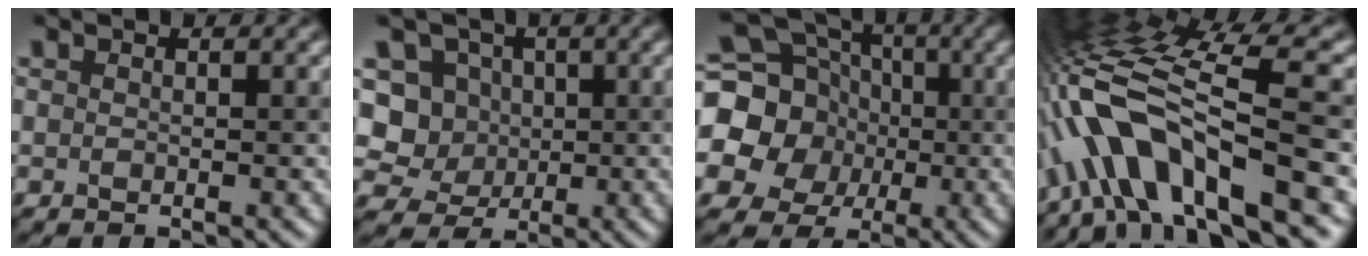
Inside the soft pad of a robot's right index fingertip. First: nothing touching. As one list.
[{"total": 7.7, "force": [1.1, 7.2, 2.3], "torque": [-0.034, 0.036, 0.006]}, {"total": 18.2, "force": [-0.2, 16.9, 6.6], "torque": [-0.168, 0.016, -0.045]}, {"total": 12.2, "force": [-3.6, 3.5, 11.1], "torque": [-0.200, 0.036, -0.062]}]